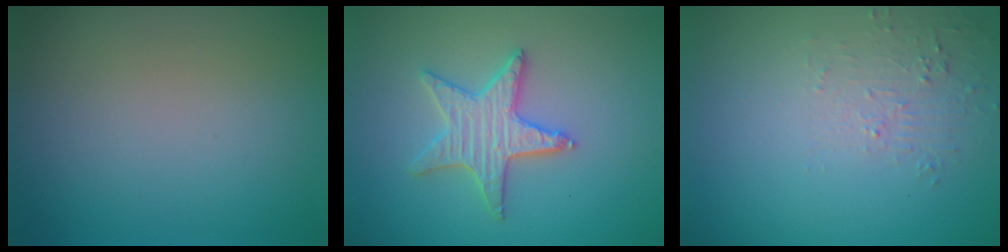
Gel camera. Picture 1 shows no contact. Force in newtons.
{"total": 3.5, "press": 3.4, "slide": 0.7}
{"total": 1.6, "press": 0.4, "slide": 1.6}